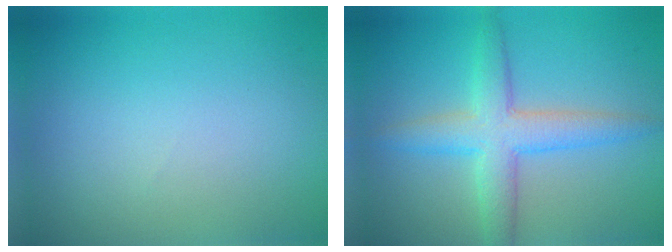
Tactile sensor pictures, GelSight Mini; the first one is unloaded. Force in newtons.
{"total": 5.0, "press": 5.0, "slide": 0.1}